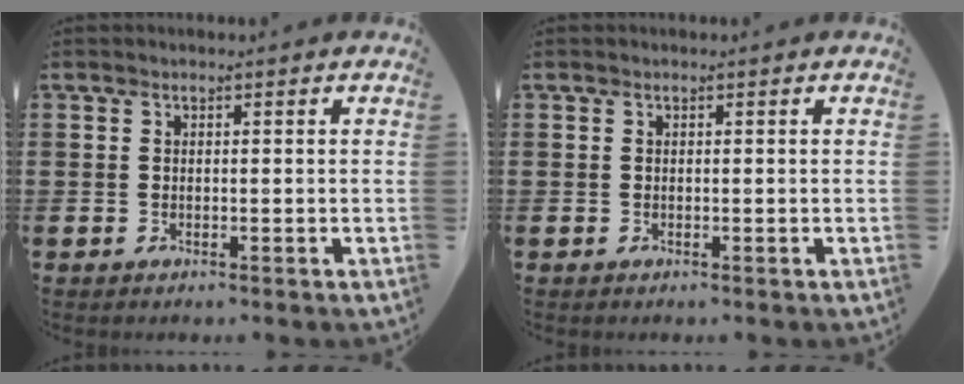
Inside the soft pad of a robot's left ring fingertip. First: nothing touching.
{"total": 0.0}